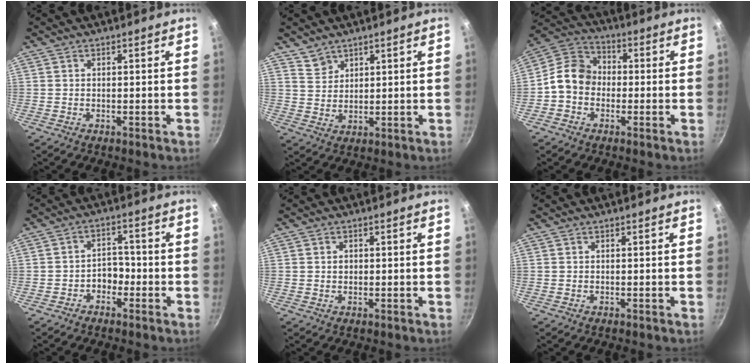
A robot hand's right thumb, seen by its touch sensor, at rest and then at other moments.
{"total": 3.8, "force": [3.0, 2.2, 0.5], "torque": [0.006, -0.004, 0.064]}
{"total": 9.4, "force": [-1.4, 7.8, 5.1], "torque": [-0.062, 0.033, -0.050]}
{"total": 4.1, "force": [-1.9, 3.0, 2.1], "torque": [-0.001, 0.026, -0.034]}
{"total": 1.3, "force": [0.3, 1.1, 0.6], "torque": [-0.008, 0.003, 0.005]}
{"total": 0.0}